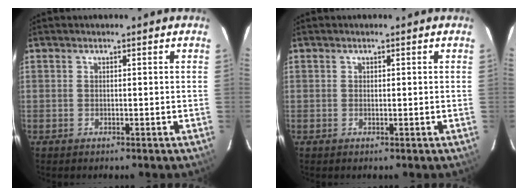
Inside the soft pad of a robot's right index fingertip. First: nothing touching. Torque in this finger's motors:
{"motor_torque": [-0.16, 0.17, -0.03, 0.00]}